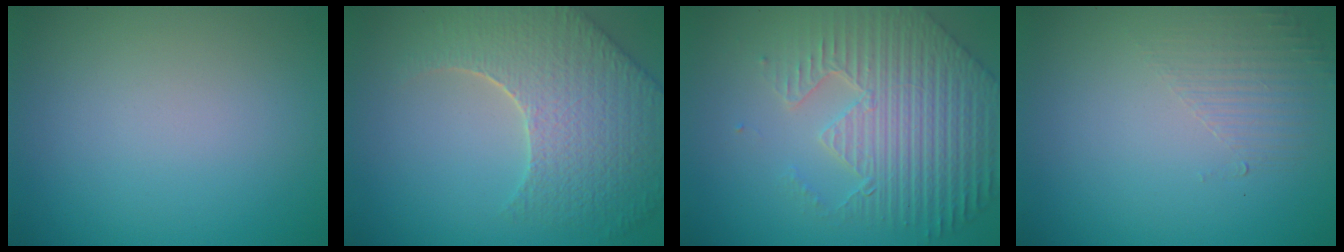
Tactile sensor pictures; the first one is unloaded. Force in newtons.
{"total": 7.9, "press": 5.9, "slide": 5.3}
{"total": 7.5, "press": 5.6, "slide": 4.9}
{"total": 1.6, "press": 0.4, "slide": 1.5}